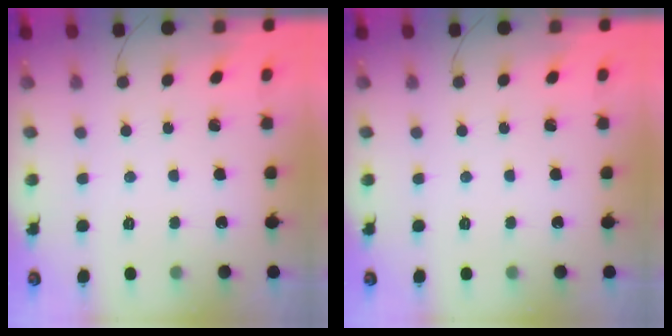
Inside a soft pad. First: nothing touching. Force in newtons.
{"total": 0.0}